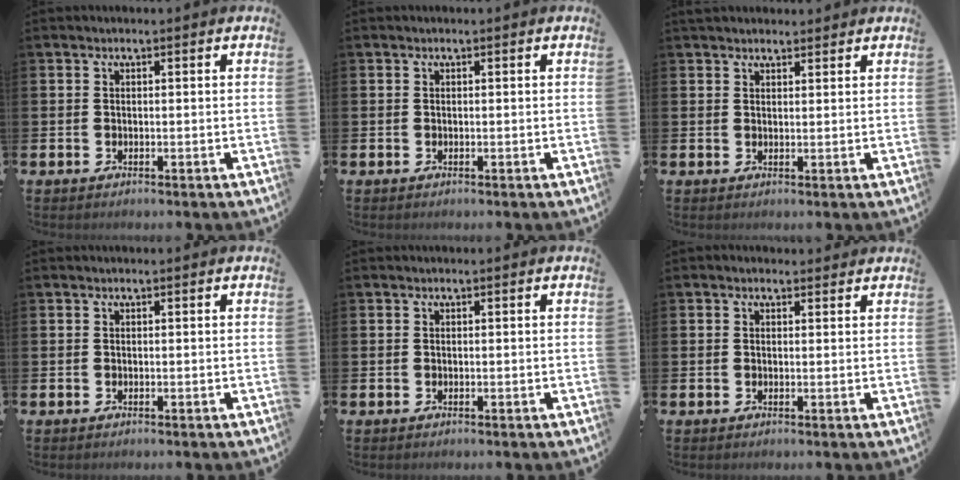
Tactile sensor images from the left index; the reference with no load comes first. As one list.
[{"total": 0.0}, {"total": 2.2, "force": [2.1, 0.7, 0.2], "torque": [0.001, -0.005, 0.038]}, {"total": 0.0}, {"total": 0.0}, {"total": 0.8, "force": [0.6, 0.4, 0.3], "torque": [0.002, 0.003, 0.008]}]